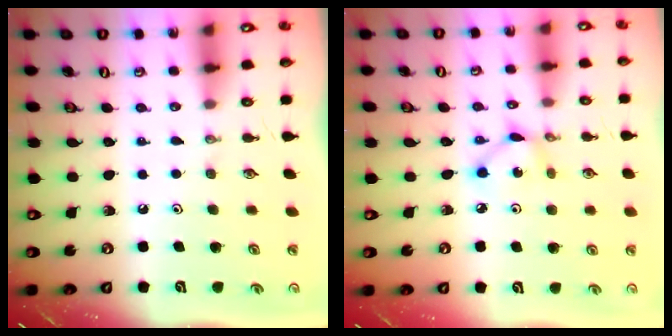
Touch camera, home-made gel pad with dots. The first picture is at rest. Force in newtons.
{"total": 3.8, "press": 3.8, "slide": 0.1}